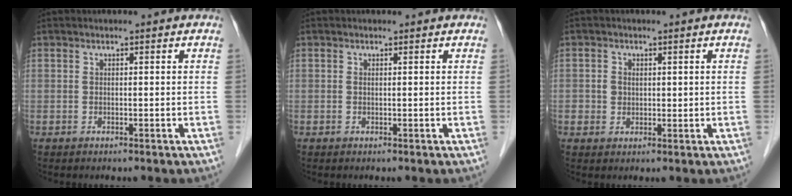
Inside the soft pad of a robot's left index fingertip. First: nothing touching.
{"total": 0.0}
{"total": 2.1, "force": [0.4, 2.0, 0.6], "torque": [-0.010, -0.002, 0.008]}